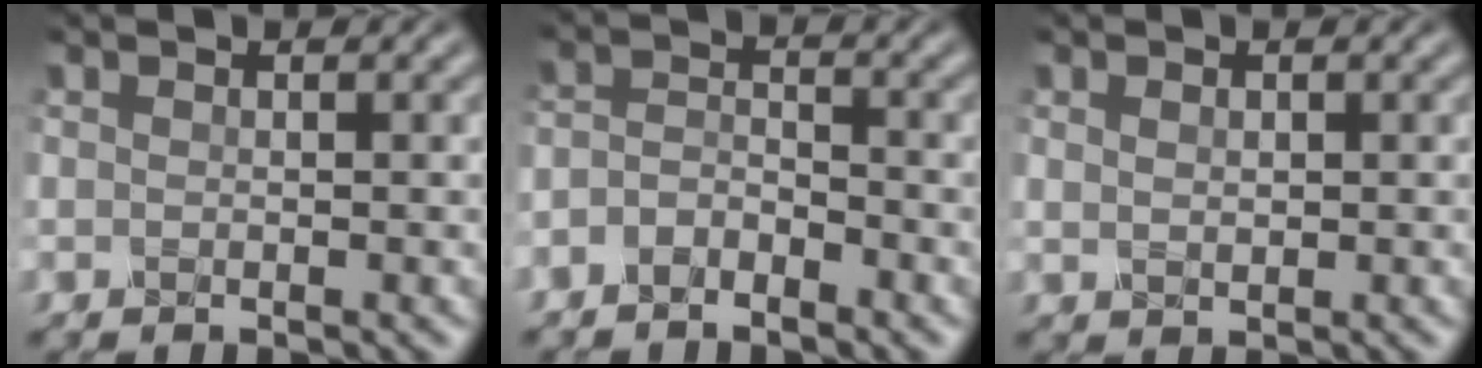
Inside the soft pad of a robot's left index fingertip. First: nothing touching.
{"total": 2.2, "force": [-1.5, 1.0, 1.2], "torque": [-0.027, 0.005, -0.035]}
{"total": 1.1, "force": [0.4, 0.7, 0.7], "torque": [-0.014, -0.002, 0.012]}